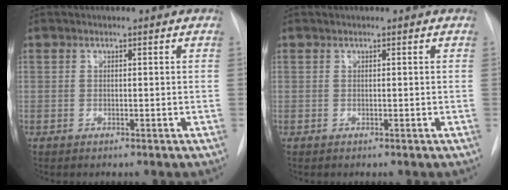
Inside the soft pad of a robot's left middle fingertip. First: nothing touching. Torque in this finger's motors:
{"motor_torque": [0.06, -0.03, -0.07, 0.00]}